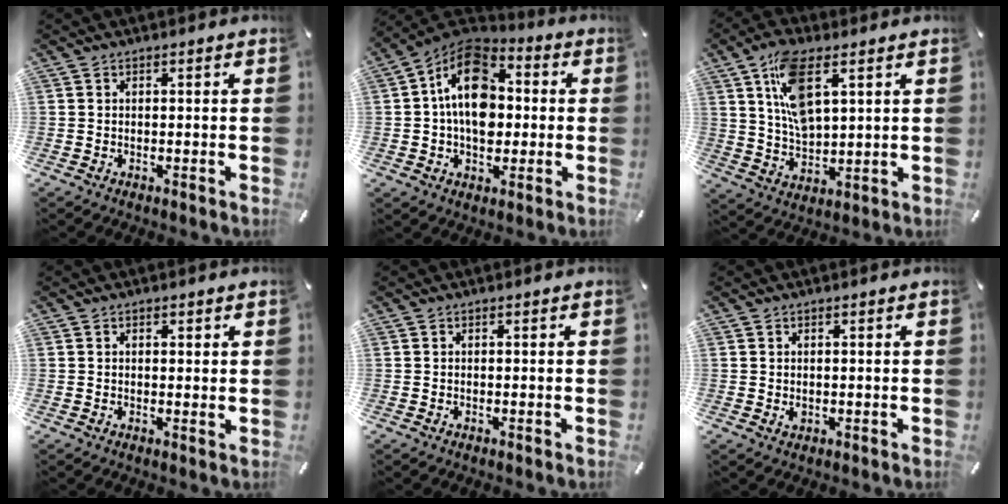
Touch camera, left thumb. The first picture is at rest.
{"total": 16.3, "force": [0.9, 11.4, 11.6], "torque": [-0.214, 0.002, 0.012]}
{"total": 12.0, "force": [5.4, 5.8, 9.1], "torque": [-0.189, -0.010, 0.093]}
{"total": 1.3, "force": [0.5, 0.8, 1.0], "torque": [-0.013, -0.001, 0.007]}
{"total": 0.0}
{"total": 0.9, "force": [0.1, 0.7, 0.5], "torque": [-0.004, -0.001, -0.001]}